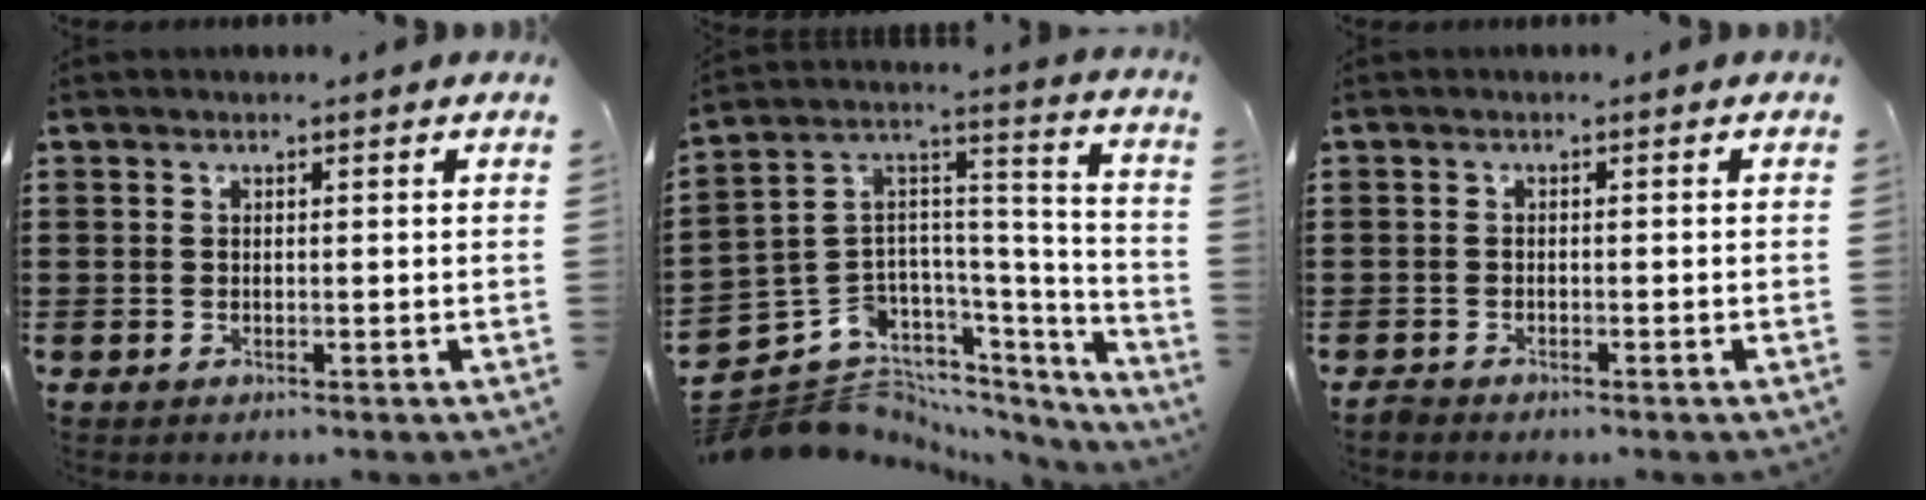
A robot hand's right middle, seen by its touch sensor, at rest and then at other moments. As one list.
[{"total": 7.1, "force": [-5.4, 4.6, 0.5], "torque": [-0.035, -0.012, -0.103]}, {"total": 1.1, "force": [-1.0, 0.4, 0.1], "torque": [-0.006, 0.000, -0.022]}]